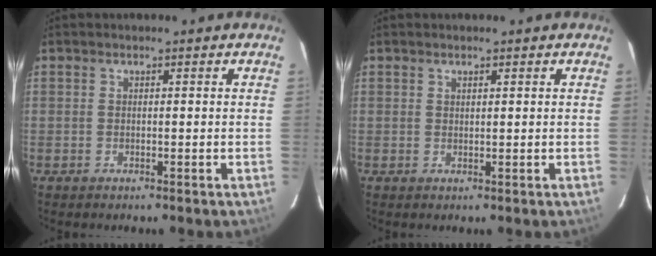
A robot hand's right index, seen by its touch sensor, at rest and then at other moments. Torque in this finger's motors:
{"motor_torque": [-0.20, -0.17, 0.06, 0.00]}